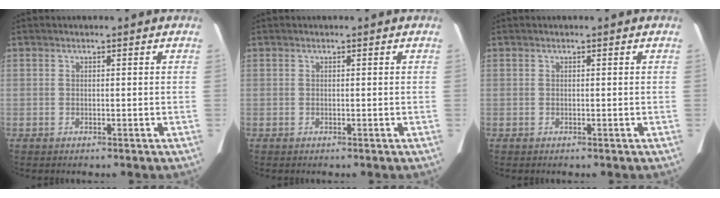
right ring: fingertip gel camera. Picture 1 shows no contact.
{"total": 0.0}
{"total": 0.0}